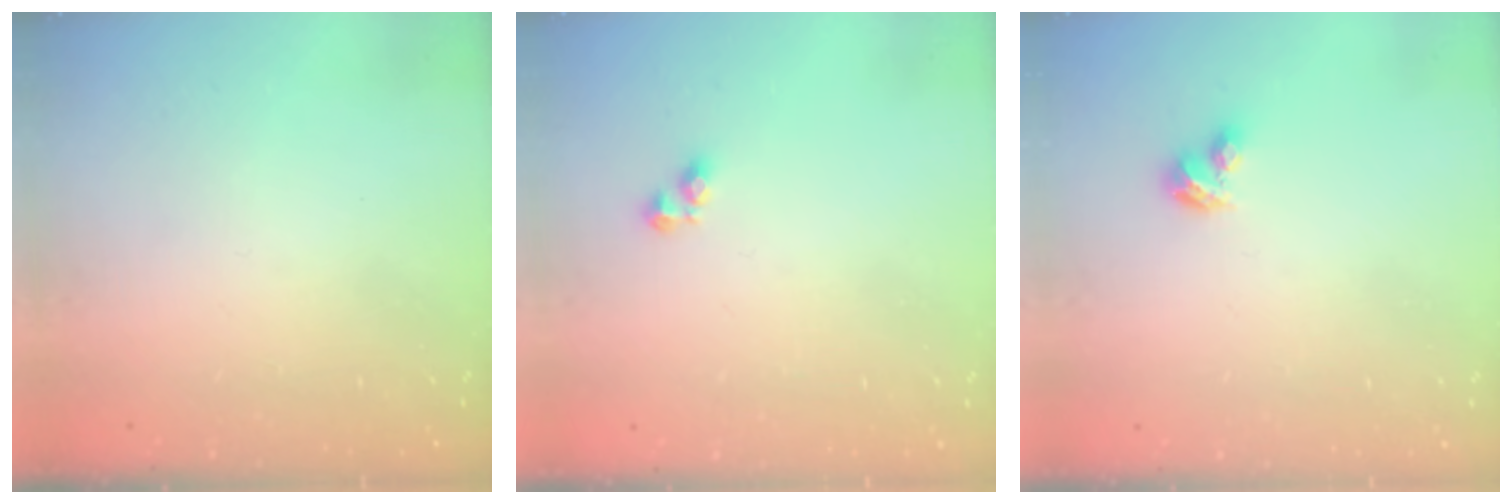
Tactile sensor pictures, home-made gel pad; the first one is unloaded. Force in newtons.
{"total": 3.2, "press": 3.1, "slide": 0.4}
{"total": 3.1, "press": 3.1, "slide": 0.5}